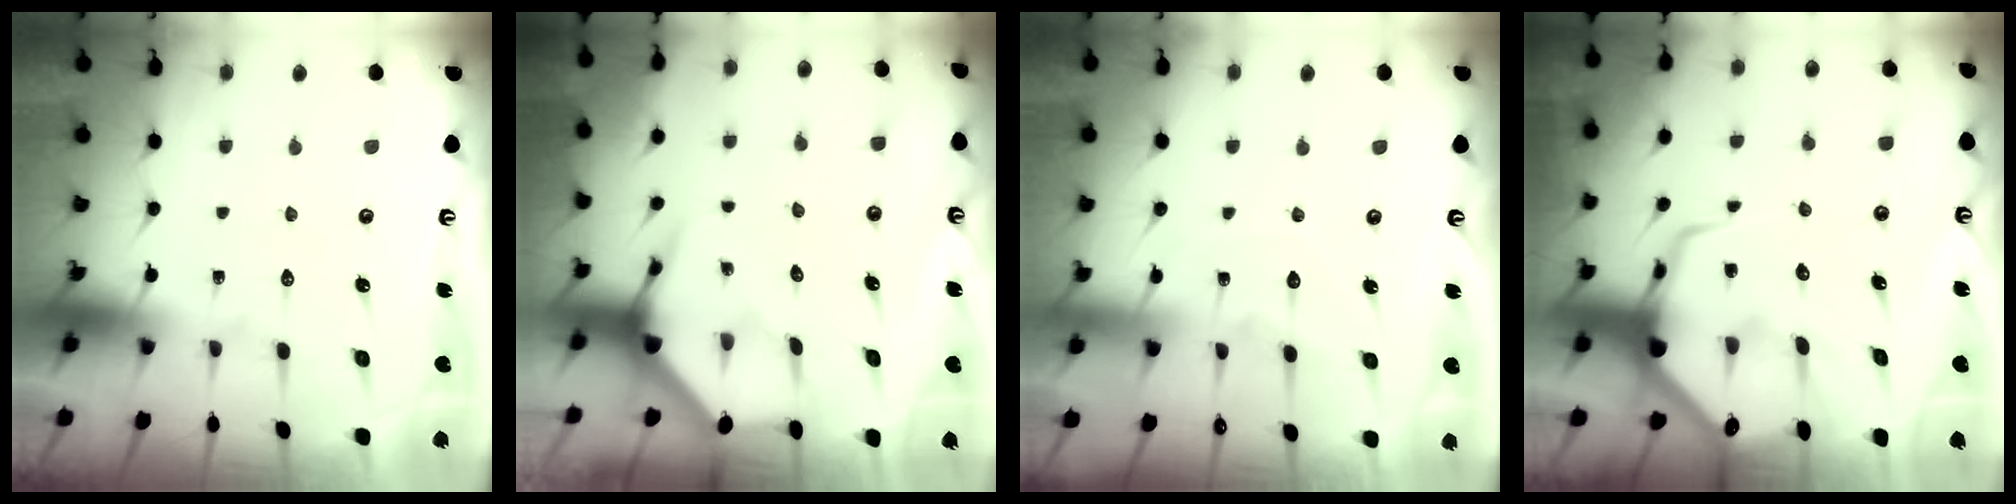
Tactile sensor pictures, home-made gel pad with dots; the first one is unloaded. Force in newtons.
{"total": 3.9, "press": 3.9, "slide": 0.5}
{"total": 5.7, "press": 5.7, "slide": 0.6}
{"total": 9.4, "press": 9.4, "slide": 1.0}